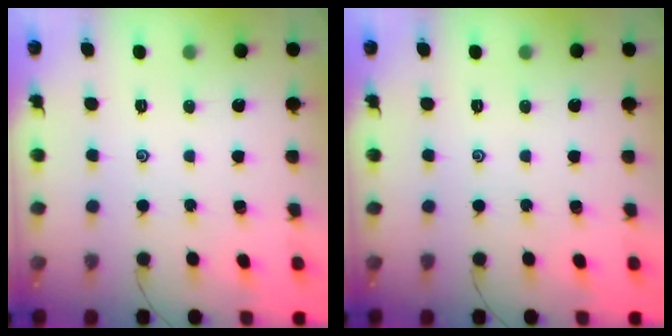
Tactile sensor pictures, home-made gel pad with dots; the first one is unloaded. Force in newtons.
{"total": 0.0}